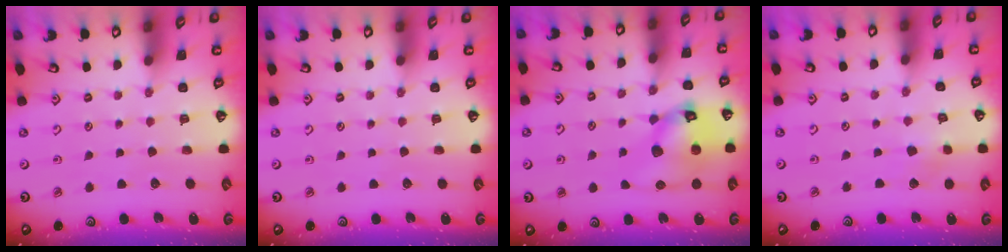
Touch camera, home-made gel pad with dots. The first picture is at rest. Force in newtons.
{"total": 0.0}
{"total": 13.2, "press": 13.0, "slide": 1.8}
{"total": 3.7, "press": 3.7, "slide": 0.4}